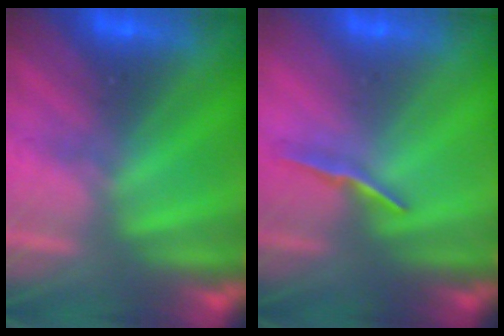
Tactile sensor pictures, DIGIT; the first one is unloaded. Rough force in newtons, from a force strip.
{"total": 1.0}